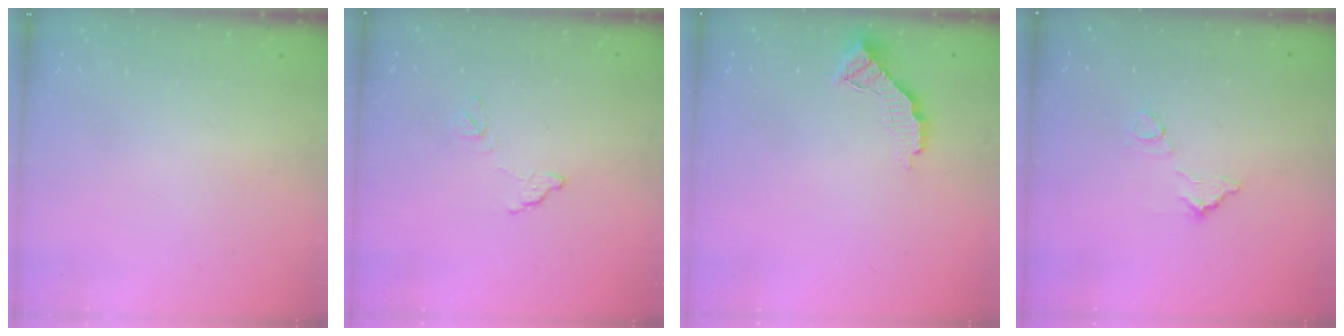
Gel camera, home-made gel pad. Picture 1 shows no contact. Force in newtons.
{"total": 6.4, "press": 6.4, "slide": 0.3}
{"total": 8.1, "press": 8.1, "slide": 0.7}
{"total": 7.0, "press": 7.0, "slide": 0.3}